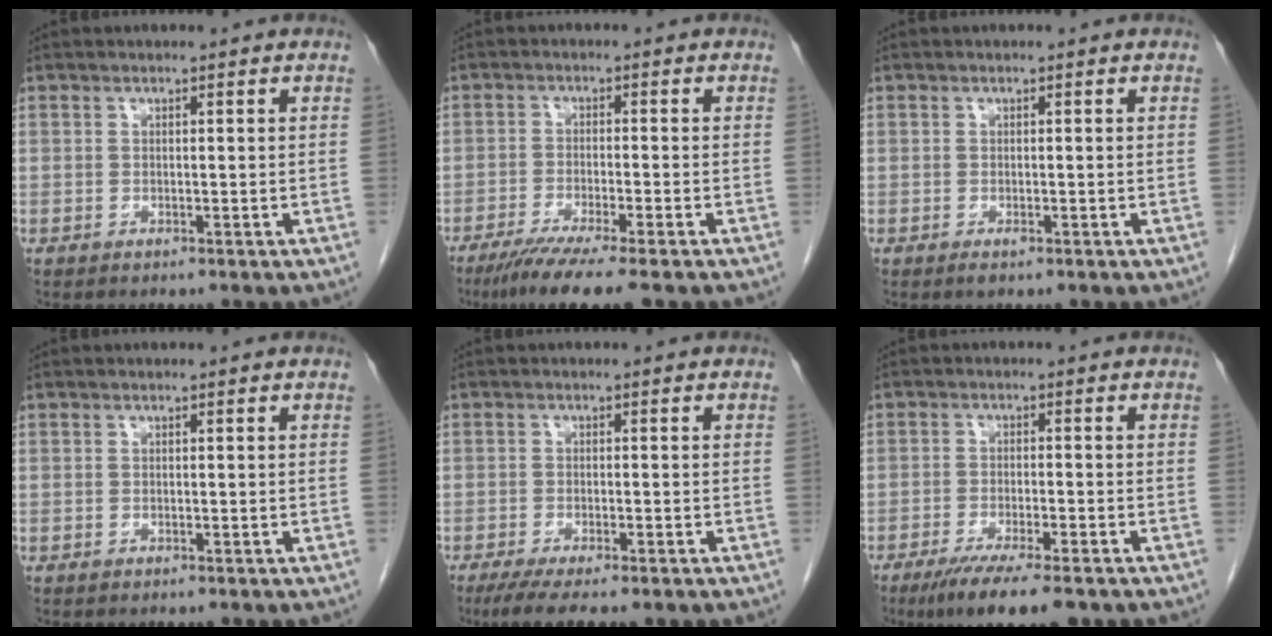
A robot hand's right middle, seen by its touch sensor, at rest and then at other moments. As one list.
[{"total": 7.9, "force": [-5.9, -0.5, 5.3], "torque": [-0.084, -0.022, -0.096]}, {"total": 0.7, "force": [-0.4, 0.2, 0.6], "torque": [-0.011, -0.002, -0.005]}, {"total": 0.0}, {"total": 7.1, "force": [-5.2, 1.3, 4.7], "torque": [-0.068, -0.016, -0.078]}, {"total": 9.6, "force": [-7.0, 1.1, 6.5], "torque": [-0.099, -0.021, -0.106]}]